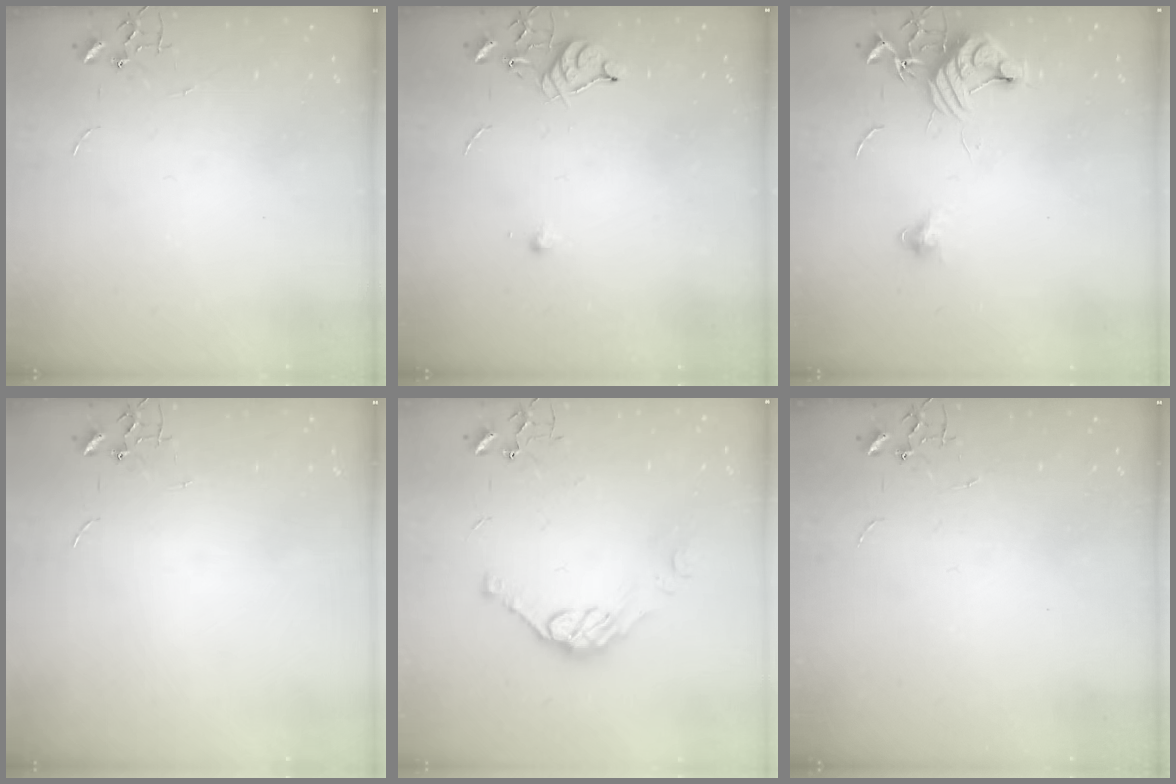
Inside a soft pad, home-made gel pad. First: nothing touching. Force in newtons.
{"total": 6.9, "press": 6.9, "slide": 1.0}
{"total": 12.2, "press": 12.2, "slide": 1.3}
{"total": 0.0}
{"total": 9.6, "press": 9.5, "slide": 1.0}
{"total": 0.0}